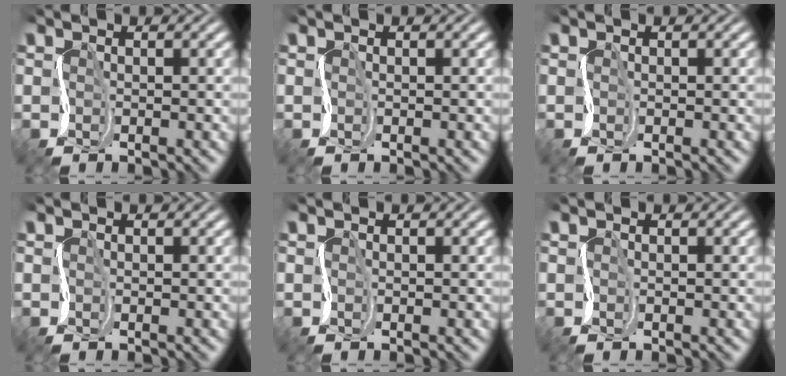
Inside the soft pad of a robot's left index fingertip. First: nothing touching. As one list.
[{"total": 0.0}, {"total": 0.0}, {"total": 0.0}, {"total": 0.0}, {"total": 0.0}]